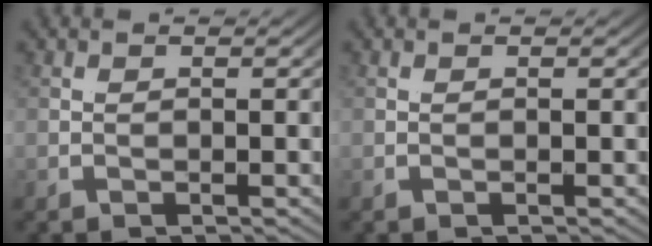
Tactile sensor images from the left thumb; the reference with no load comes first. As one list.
[{"total": 0.0}]